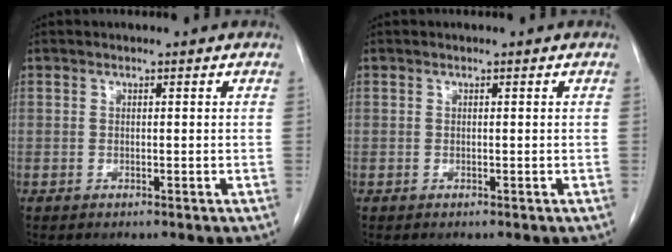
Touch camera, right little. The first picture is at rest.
{"total": 0.0}